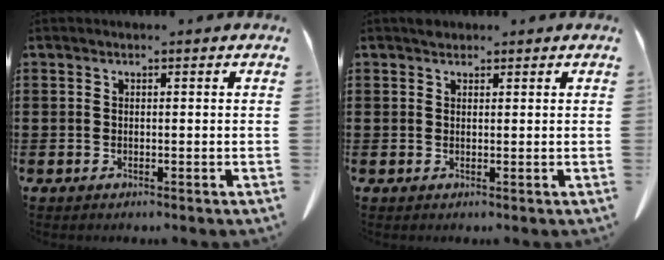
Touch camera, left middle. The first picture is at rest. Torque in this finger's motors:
{"motor_torque": [0.00, 0.02, 0.00, 0.00]}